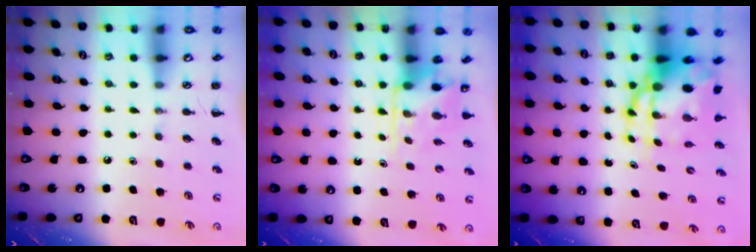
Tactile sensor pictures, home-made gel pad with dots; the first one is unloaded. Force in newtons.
{"total": 4.6, "press": 4.5, "slide": 0.4}
{"total": 11.0, "press": 10.7, "slide": 2.8}